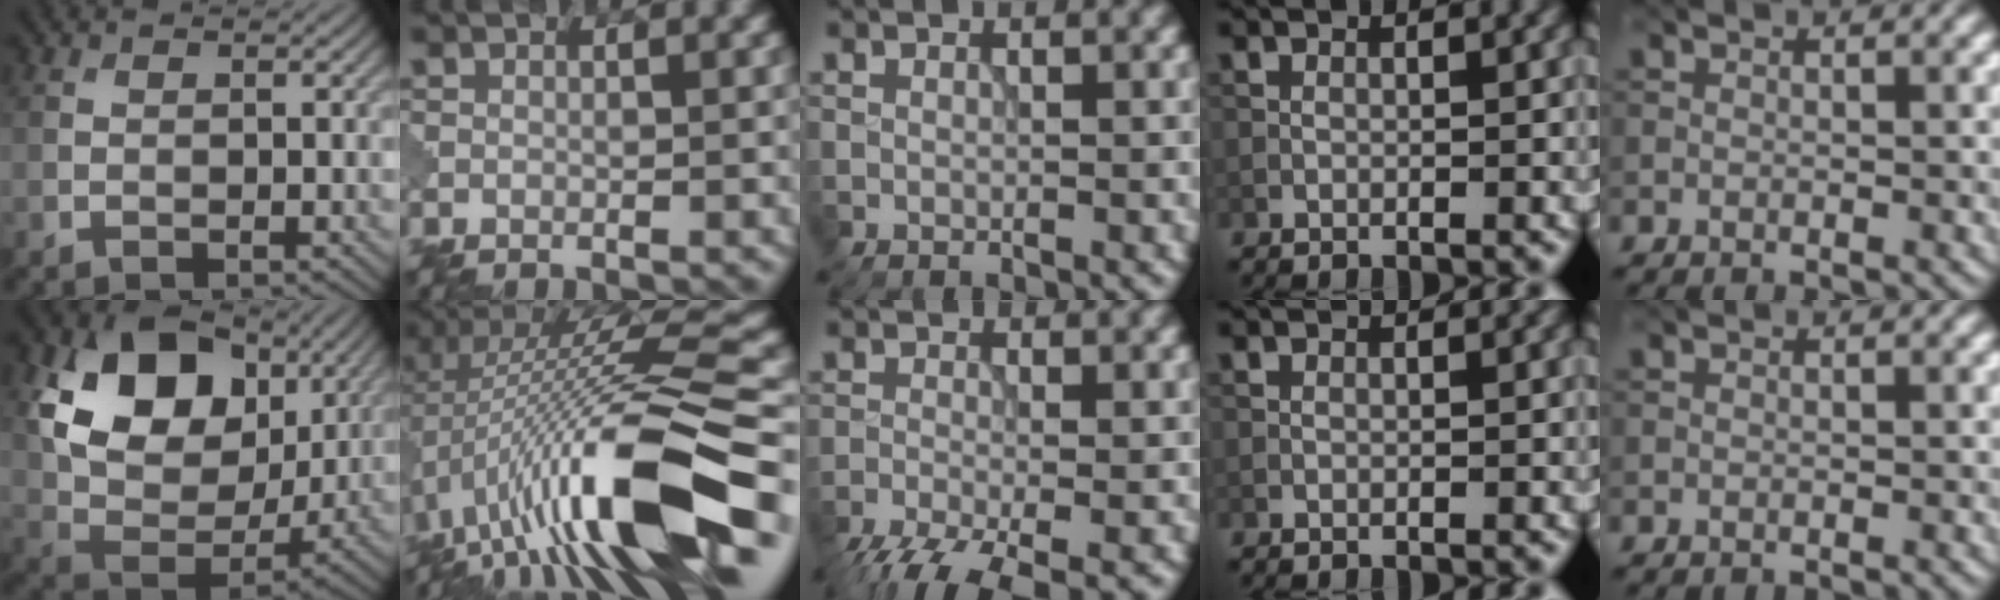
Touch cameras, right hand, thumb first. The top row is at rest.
{"thumb": {"total": 15.3, "force": [5.8, 10.7, 9.4], "torque": [-0.182, -0.004, 0.105]}, "index": {"total": 14.1, "force": [-2.3, 3.8, 13.4], "torque": [-0.233, 0.018, -0.032]}, "middle": {"total": 7.1, "force": [-5.0, 2.0, 4.6], "torque": [-0.091, -0.036, -0.093]}}